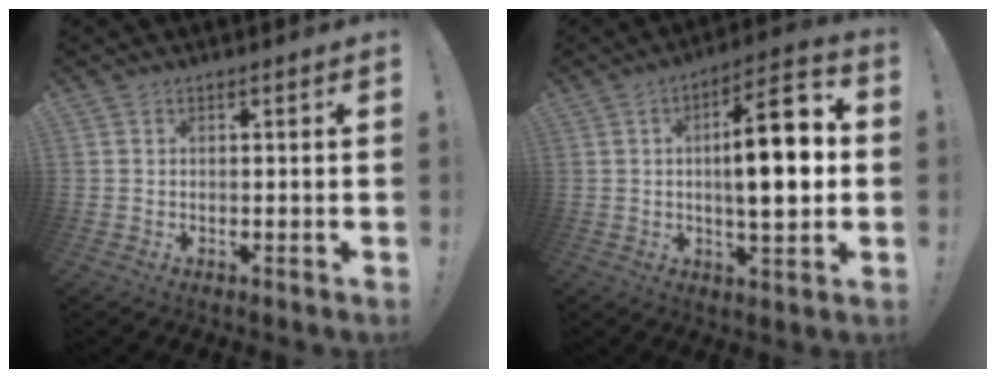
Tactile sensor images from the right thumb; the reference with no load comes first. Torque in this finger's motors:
{"motor_torque": [0.06, 0.77, 0.73, 0.52, 0.39]}